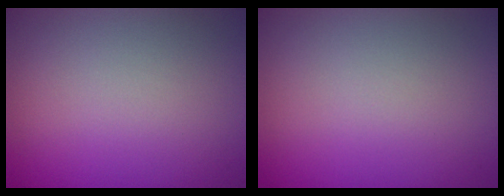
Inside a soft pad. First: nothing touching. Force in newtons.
{"total": 0.0}